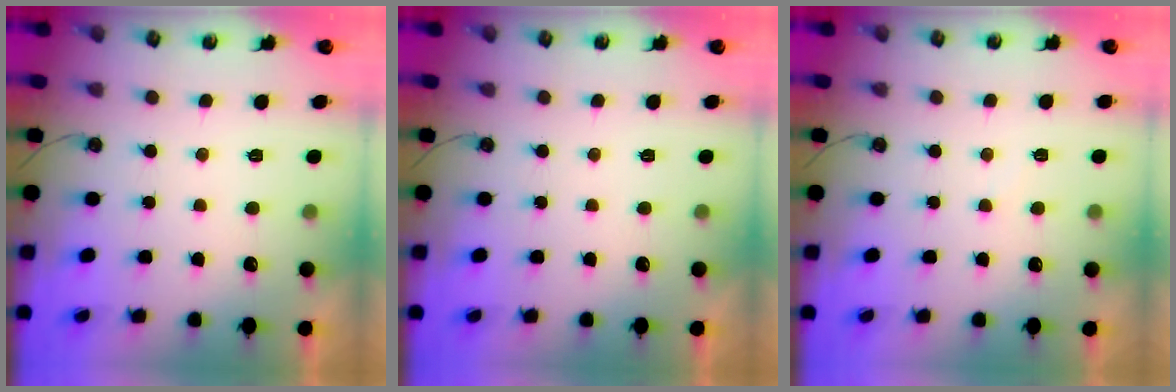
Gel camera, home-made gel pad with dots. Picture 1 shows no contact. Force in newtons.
{"total": 0.0}
{"total": 3.8, "press": 3.7, "slide": 0.3}